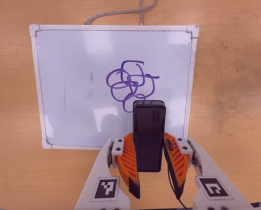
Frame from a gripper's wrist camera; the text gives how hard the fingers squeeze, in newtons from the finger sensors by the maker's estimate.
{"total": 5.6, "left": 3.8, "right": 7.4}